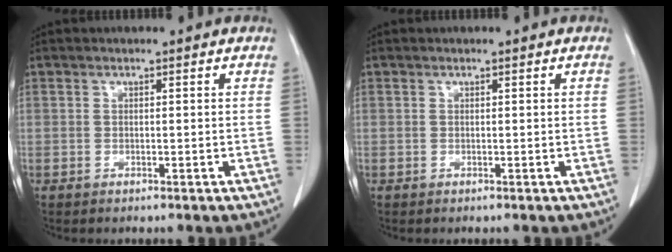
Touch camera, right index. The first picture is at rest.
{"total": 0.0}